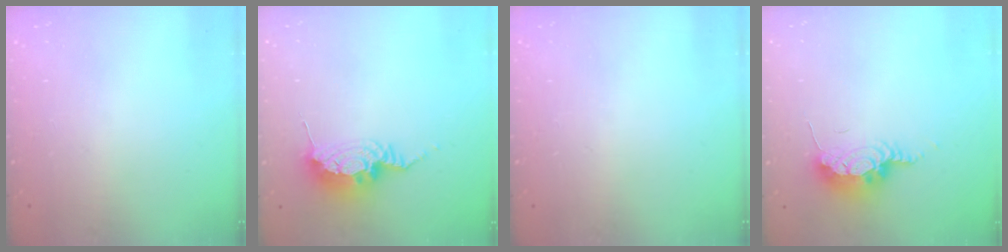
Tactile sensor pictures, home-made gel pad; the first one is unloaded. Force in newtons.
{"total": 10.0, "press": 10.0, "slide": 1.1}
{"total": 0.0}
{"total": 13.0, "press": 9.9, "slide": 8.4}